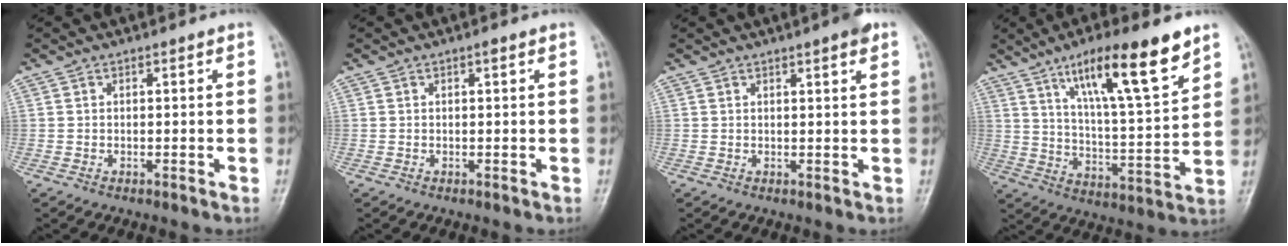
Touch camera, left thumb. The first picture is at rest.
{"total": 0.8, "force": [0.3, 0.2, 0.7], "torque": [-0.011, 0.002, 0.002]}
{"total": 3.1, "force": [1.9, 0.4, 2.5], "torque": [-0.031, -0.005, 0.022]}
{"total": 17.7, "force": [10.5, 3.4, 13.8], "torque": [-0.212, -0.045, 0.182]}